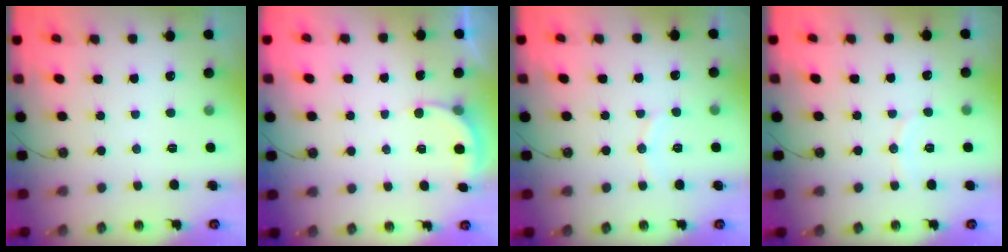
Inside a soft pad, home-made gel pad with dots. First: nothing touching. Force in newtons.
{"total": 2.9, "press": 2.9, "slide": 0.3}
{"total": 6.8, "press": 6.8, "slide": 0.5}
{"total": 5.0, "press": 5.0, "slide": 0.2}